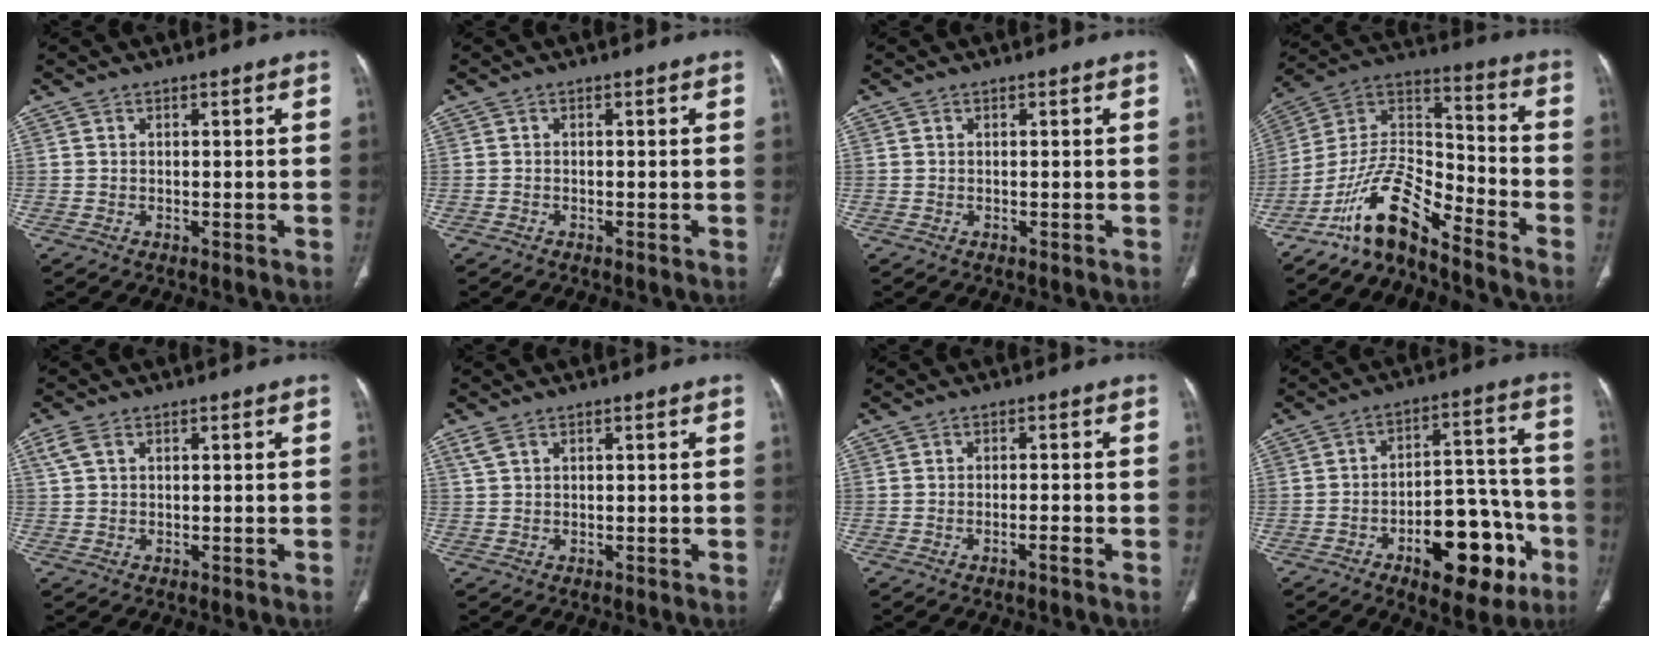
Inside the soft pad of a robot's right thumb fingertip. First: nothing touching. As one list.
[{"total": 0.0}, {"total": 0.0}, {"total": 13.0, "force": [-10.4, 3.4, 7.0], "torque": [-0.129, 0.101, -0.201]}, {"total": 2.8, "force": [1.3, 1.5, 1.9], "torque": [-0.055, 0.012, 0.034]}, {"total": 2.0, "force": [1.3, 0.9, 1.2], "torque": [-0.033, 0.008, 0.036]}, {"total": 1.6, "force": [-0.9, 0.1, 1.3], "torque": [-0.025, 0.005, -0.017]}, {"total": 17.6, "force": [-7.7, 8.7, 13.3], "torque": [-0.146, 0.060, -0.100]}]